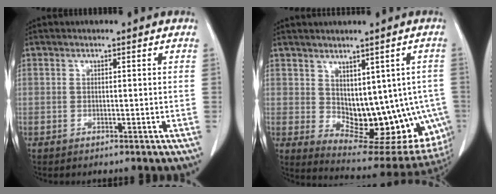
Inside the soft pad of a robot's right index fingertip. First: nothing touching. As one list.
[{"total": 15.5, "force": [-1.4, 8.9, 12.6], "torque": [-0.131, -0.001, 0.002]}]